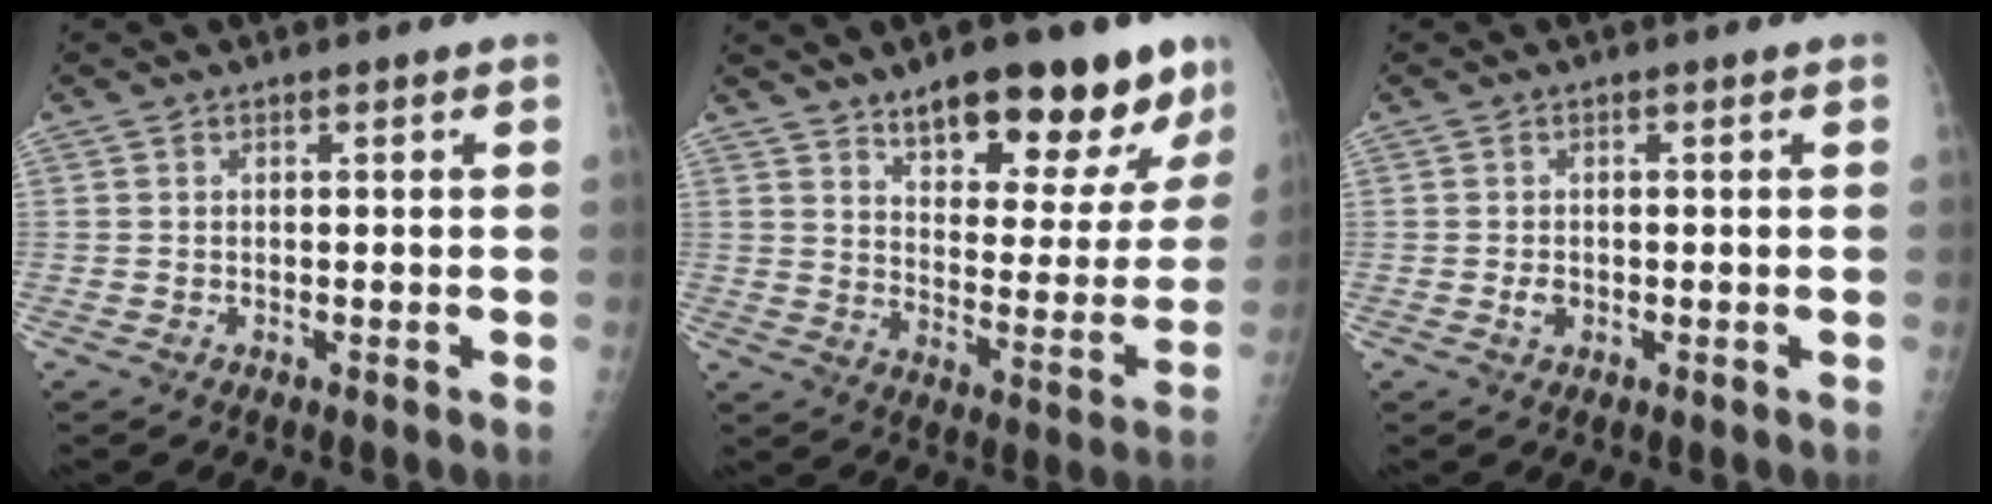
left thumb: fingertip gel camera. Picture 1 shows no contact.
{"total": 20.0, "force": [13.1, 7.0, 13.4], "torque": [-0.138, -0.066, 0.192]}
{"total": 1.5, "force": [-0.3, 1.1, 1.0], "torque": [-0.014, 0.001, -0.005]}